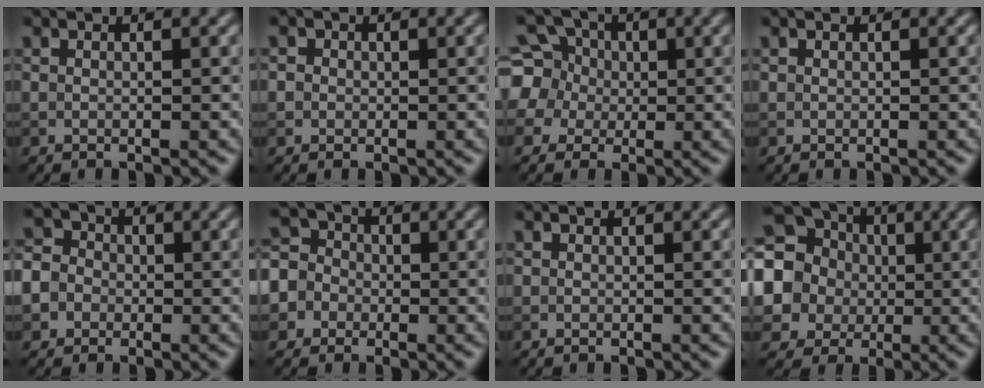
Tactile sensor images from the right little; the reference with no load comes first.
{"total": 1.2, "force": [0.3, 1.1, 0.3], "torque": [0.001, 0.003, -0.004]}
{"total": 8.3, "force": [1.8, 7.4, 3.2], "torque": [-0.086, 0.035, 0.014]}
{"total": 0.0}
{"total": 7.3, "force": [-2.3, 6.5, 2.3], "torque": [-0.055, 0.004, -0.073]}
{"total": 6.0, "force": [-1.6, 5.6, 1.5], "torque": [-0.032, 0.016, -0.053]}
{"total": 0.0}
{"total": 16.0, "force": [1.7, 14.9, 5.6], "torque": [-0.161, 0.010, -0.001]}